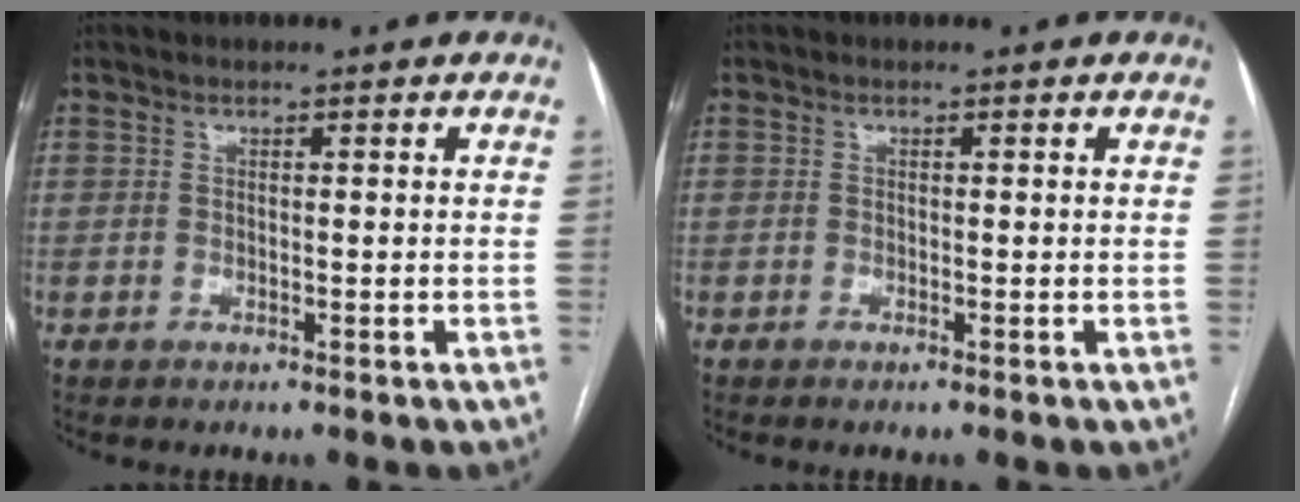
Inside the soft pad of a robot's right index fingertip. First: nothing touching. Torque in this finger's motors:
{"motor_torque": [0.04, 0.05, -0.02, 0.01]}